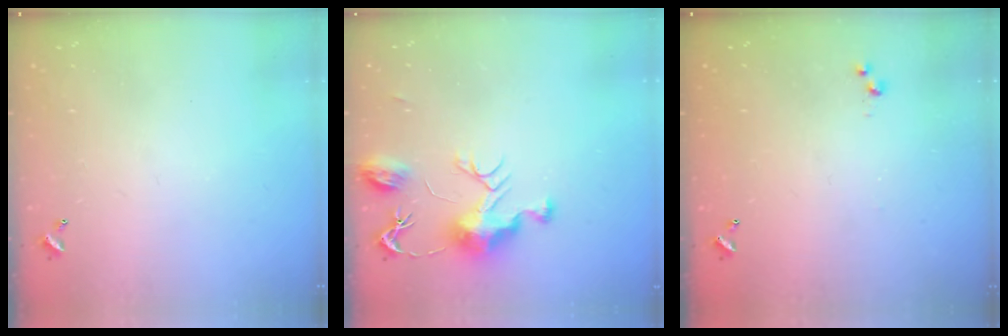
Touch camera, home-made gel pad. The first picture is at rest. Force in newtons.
{"total": 9.4, "press": 9.4, "slide": 0.3}
{"total": 3.0, "press": 3.0, "slide": 0.4}